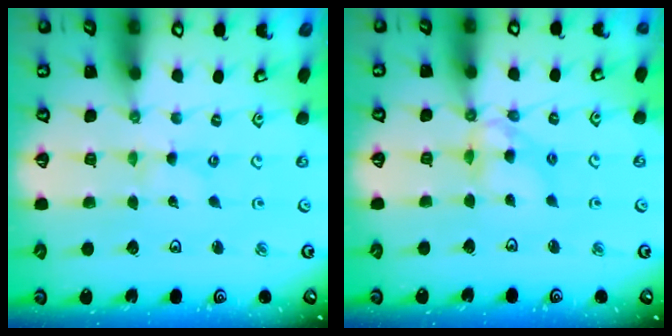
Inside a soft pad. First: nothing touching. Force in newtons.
{"total": 9.5, "press": 9.5, "slide": 0.7}